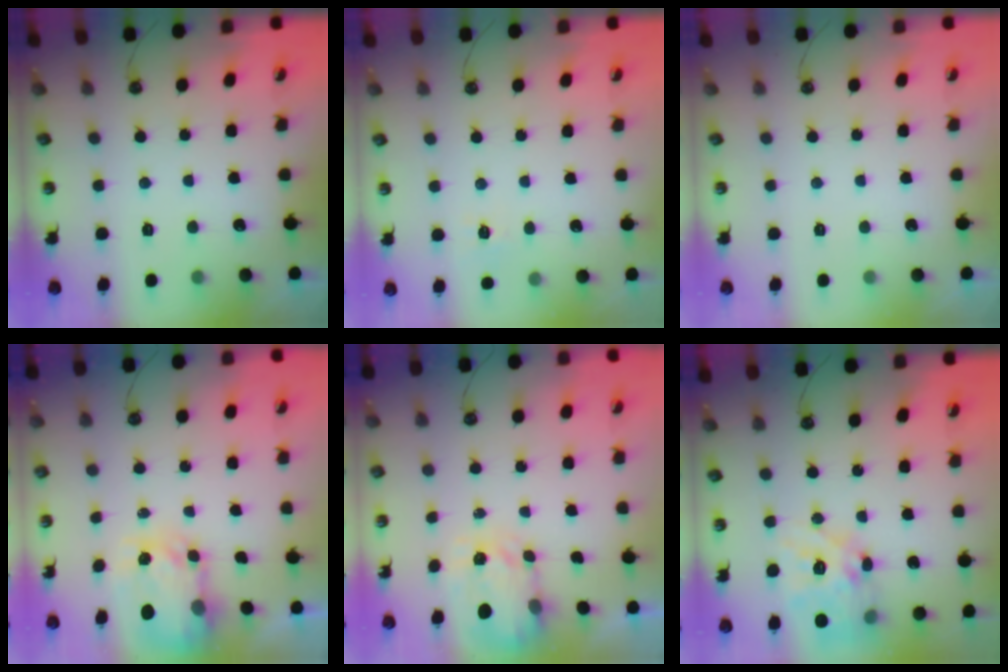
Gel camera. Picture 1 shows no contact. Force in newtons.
{"total": 5.5, "press": 5.5, "slide": 0.7}
{"total": 0.0}
{"total": 4.8, "press": 4.8, "slide": 0.2}
{"total": 3.5, "press": 3.5, "slide": 0.4}
{"total": 16.8, "press": 16.8, "slide": 1.3}